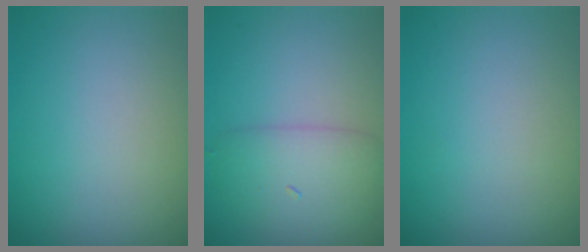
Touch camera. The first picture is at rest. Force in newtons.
{"total": 3.5, "press": 3.5, "slide": 0.1}
{"total": 0.0}